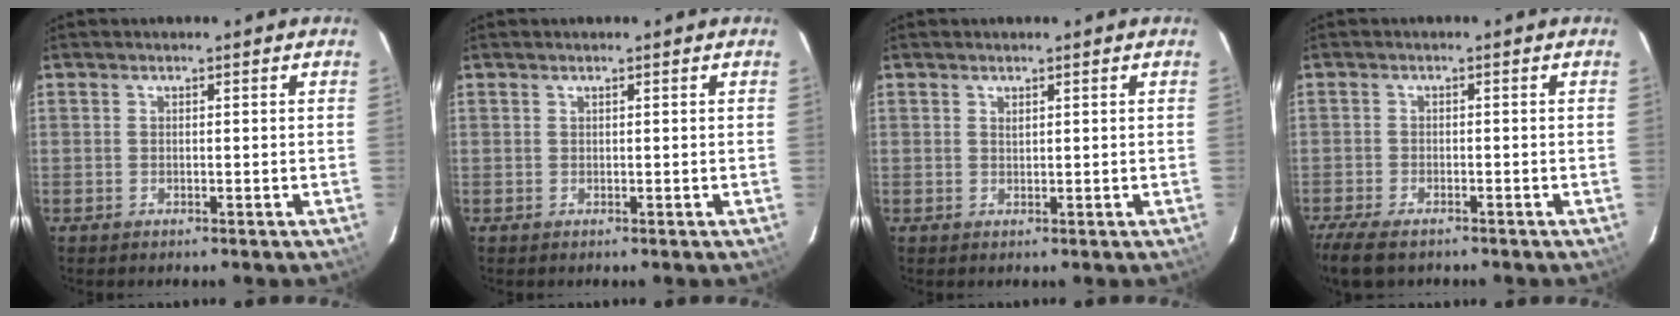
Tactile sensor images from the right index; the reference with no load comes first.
{"total": 0.0}
{"total": 0.7, "force": [0.6, 0.3, 0.2], "torque": [-0.004, 0.001, 0.011]}
{"total": 7.4, "force": [-5.8, 2.6, 3.9], "torque": [-0.107, -0.031, -0.109]}